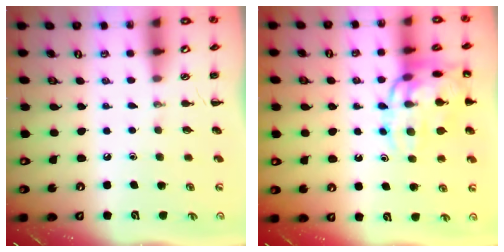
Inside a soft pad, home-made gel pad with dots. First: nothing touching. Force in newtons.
{"total": 16.2, "press": 16.2, "slide": 1.6}